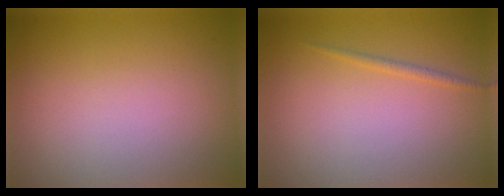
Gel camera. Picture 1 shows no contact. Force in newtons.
{"total": 0.7, "press": 0.7, "slide": 0.1}